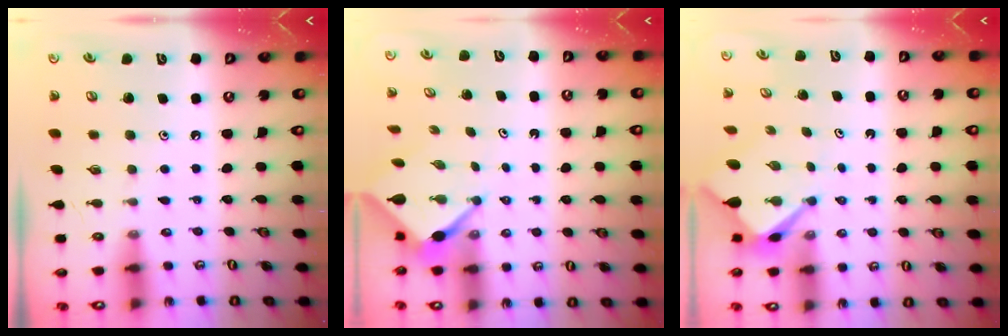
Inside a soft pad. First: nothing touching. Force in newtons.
{"total": 3.2, "press": 3.2, "slide": 0.1}
{"total": 3.1, "press": 3.1, "slide": 0.3}